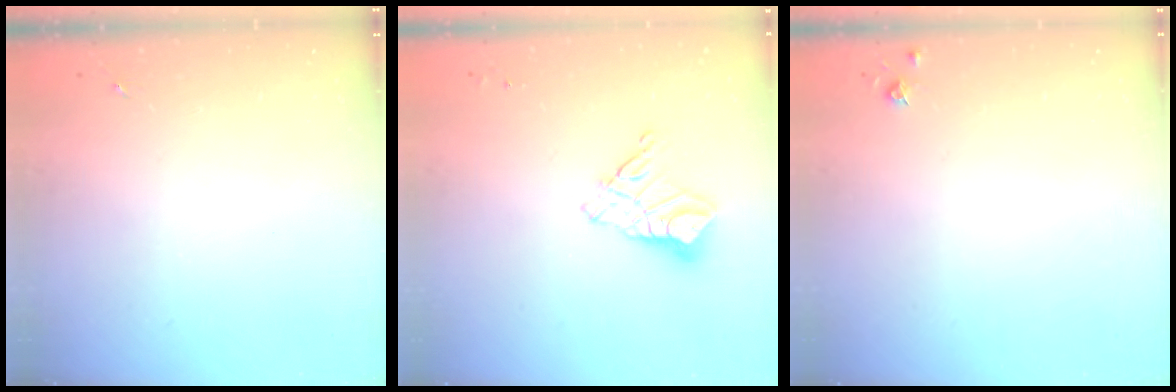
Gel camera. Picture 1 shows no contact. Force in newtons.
{"total": 9.7, "press": 9.7, "slide": 1.1}
{"total": 3.8, "press": 3.8, "slide": 0.5}